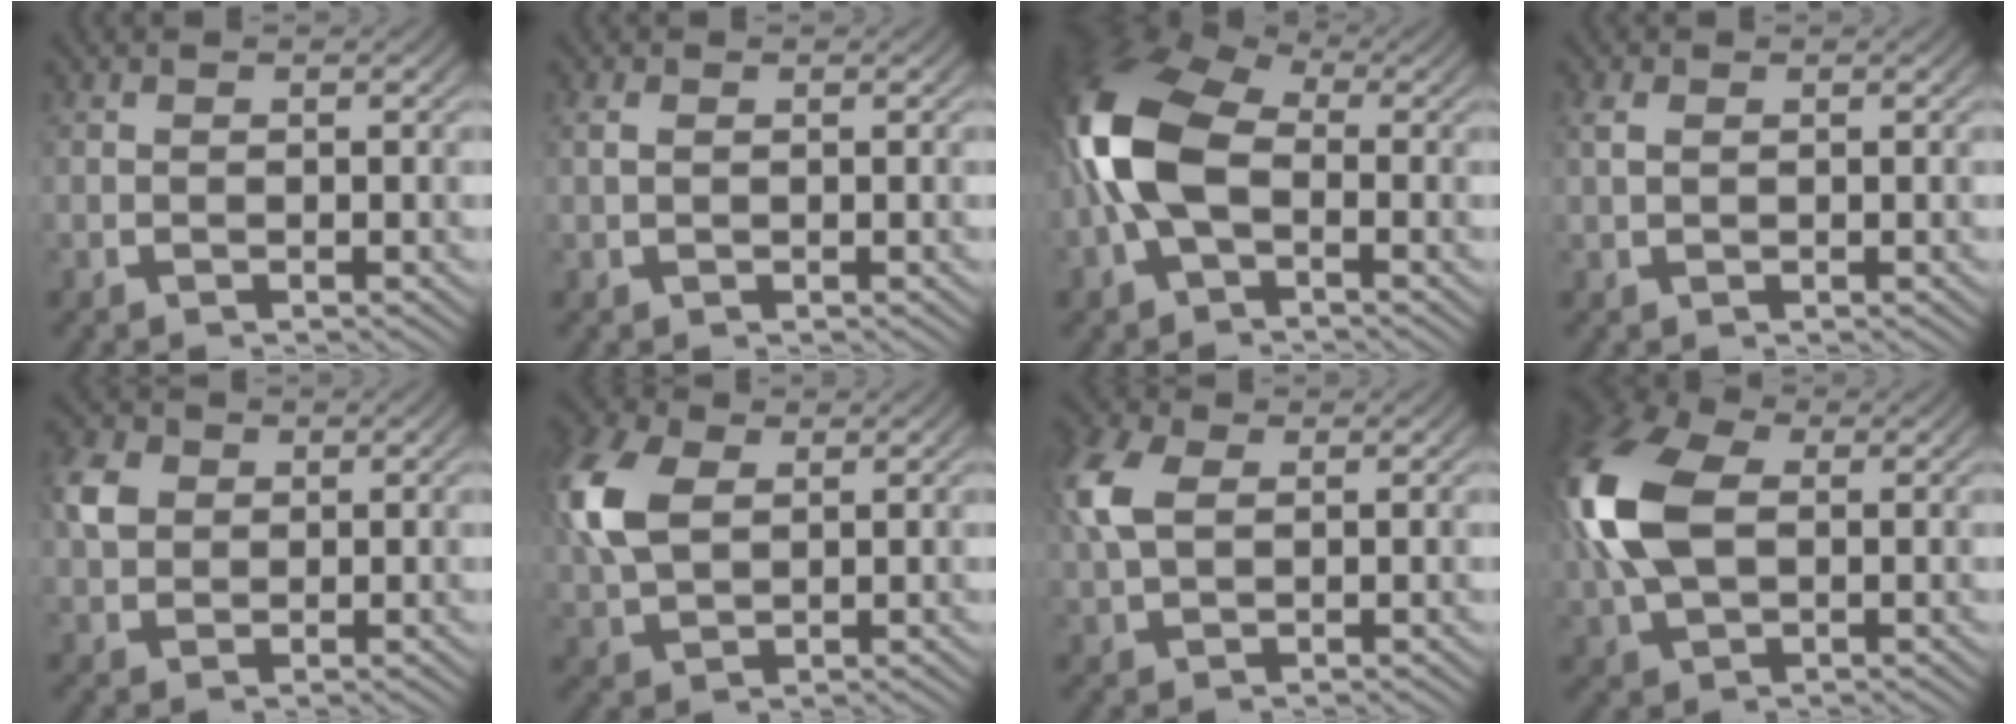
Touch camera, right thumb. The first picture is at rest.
{"total": 0.7, "force": [0.2, 0.4, 0.5], "torque": [-0.008, -0.001, 0.007]}
{"total": 10.9, "force": [0.3, 7.6, 7.8], "torque": [-0.178, -0.006, 0.005]}
{"total": 1.2, "force": [0.4, 0.8, 0.8], "torque": [-0.015, 0.000, 0.011]}
{"total": 3.2, "force": [1.0, 2.5, 1.7], "torque": [-0.043, -0.004, 0.024]}
{"total": 6.2, "force": [2.0, 4.2, 4.1], "torque": [-0.108, -0.008, 0.047]}
{"total": 4.4, "force": [1.5, 2.9, 2.9], "torque": [-0.080, -0.002, 0.034]}
{"total": 9.8, "force": [1.5, 6.7, 7.0], "torque": [-0.180, -0.007, 0.035]}